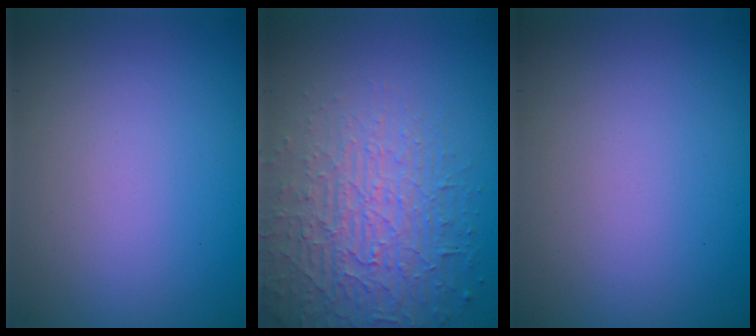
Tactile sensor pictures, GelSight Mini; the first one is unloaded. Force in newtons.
{"total": 5.1, "press": 4.3, "slide": 2.6}
{"total": 0.0}